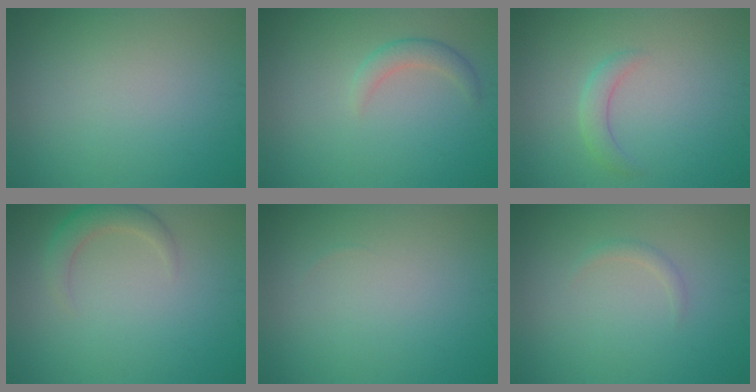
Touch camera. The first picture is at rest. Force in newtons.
{"total": 1.8, "press": 1.8, "slide": 0.1}
{"total": 1.8, "press": 1.8, "slide": 0.1}
{"total": 2.4, "press": 2.4, "slide": 0.2}
{"total": 0.0}
{"total": 0.8, "press": 0.8, "slide": 0.1}